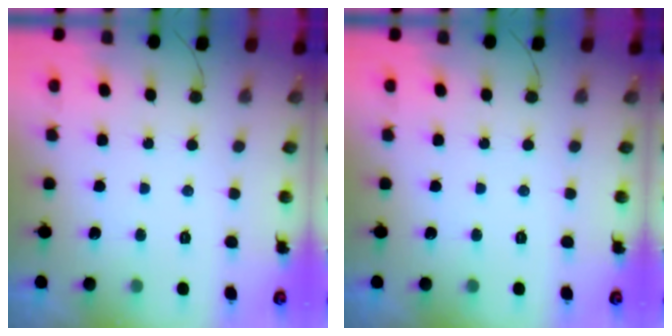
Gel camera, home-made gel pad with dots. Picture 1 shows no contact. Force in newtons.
{"total": 0.0}